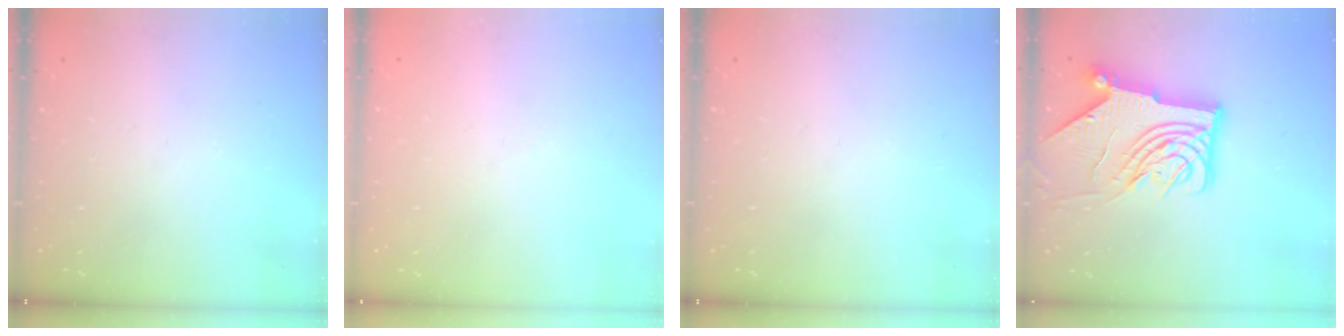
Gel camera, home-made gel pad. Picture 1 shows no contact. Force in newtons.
{"total": 1.8, "press": 1.6, "slide": 0.6}
{"total": 0.0}
{"total": 15.0, "press": 14.9, "slide": 1.5}